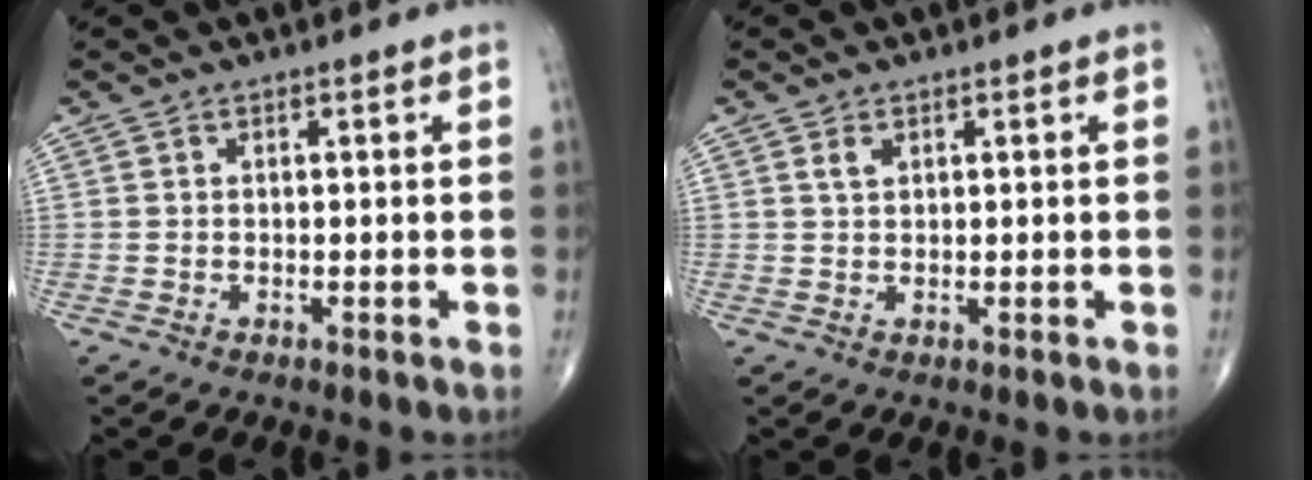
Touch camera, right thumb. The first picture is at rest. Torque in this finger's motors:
{"motor_torque": [0.03, -0.05, 0.39, 0.34, -0.02]}